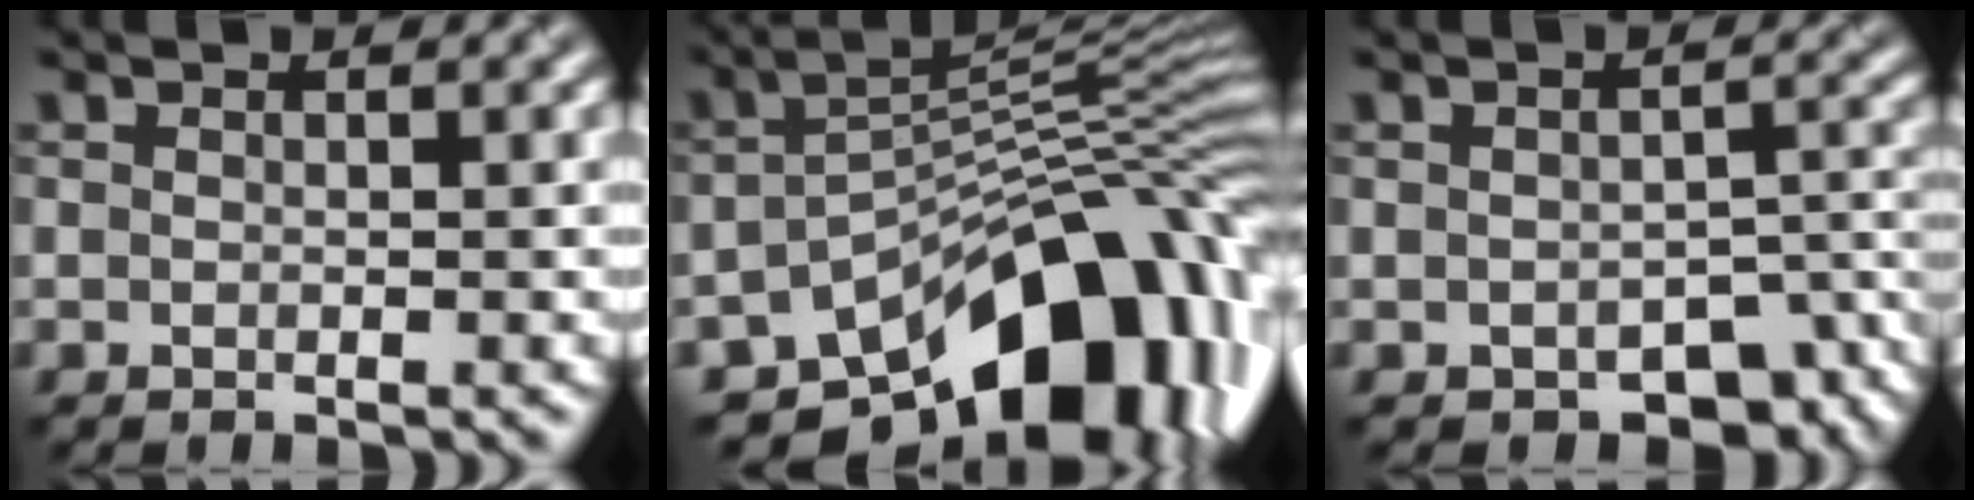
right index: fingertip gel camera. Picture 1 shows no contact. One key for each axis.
{"total": 14.0, "fx": -8.0, "fy": 6.8, "fz": 9.3, "tx": -0.119, "ty": -0.003, "tz": -0.129}
{"total": 5.8, "fx": -3.2, "fy": 3.1, "fz": 3.7, "tx": -0.033, "ty": -0.018, "tz": -0.034}